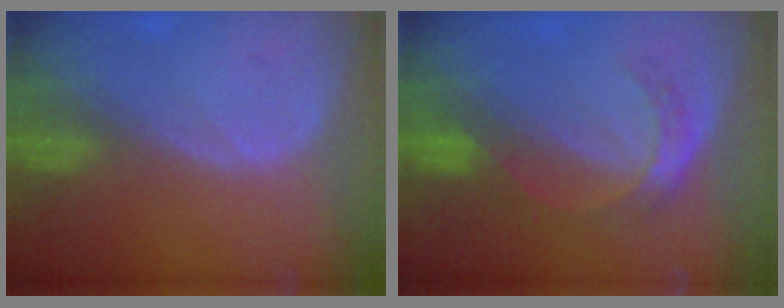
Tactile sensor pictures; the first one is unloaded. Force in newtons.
{"total": 5.4, "press": 4.7, "slide": 2.5}